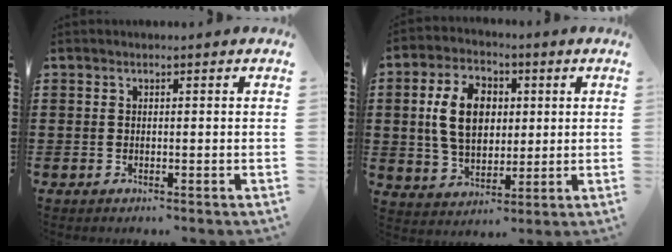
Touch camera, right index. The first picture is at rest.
{"total": 9.9, "force": [1.3, 6.7, 7.3], "torque": [-0.167, 0.013, 0.017]}